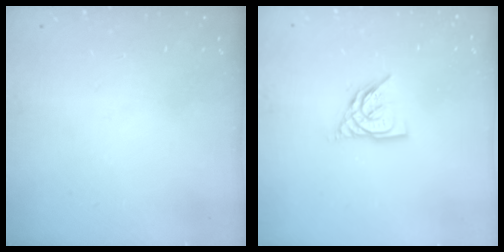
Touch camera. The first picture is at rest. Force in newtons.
{"total": 8.1, "press": 8.0, "slide": 1.0}